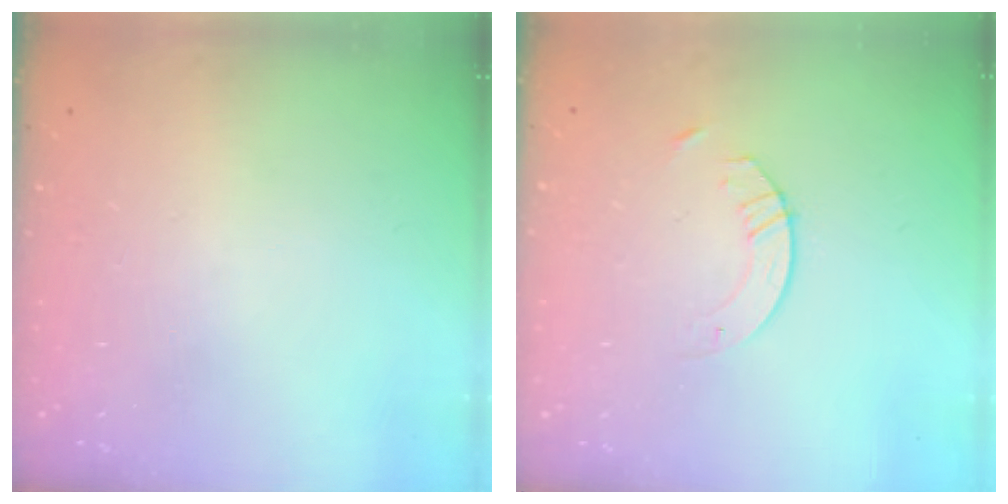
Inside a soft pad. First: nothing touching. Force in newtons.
{"total": 2.9, "press": 2.9, "slide": 0.3}